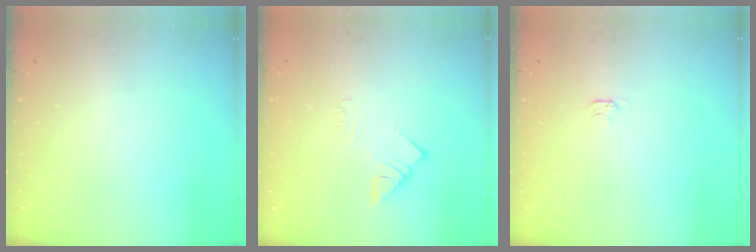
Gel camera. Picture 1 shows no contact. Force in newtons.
{"total": 2.8, "press": 2.8, "slide": 0.2}
{"total": 1.6, "press": 1.6, "slide": 0.4}